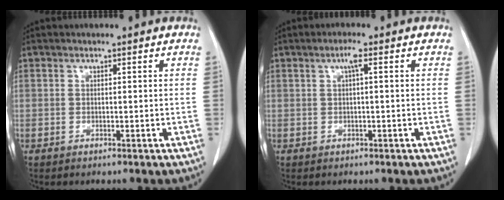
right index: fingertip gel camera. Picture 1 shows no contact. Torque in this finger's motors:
{"motor_torque": [0.21, 0.01, 0.07, 0.01]}